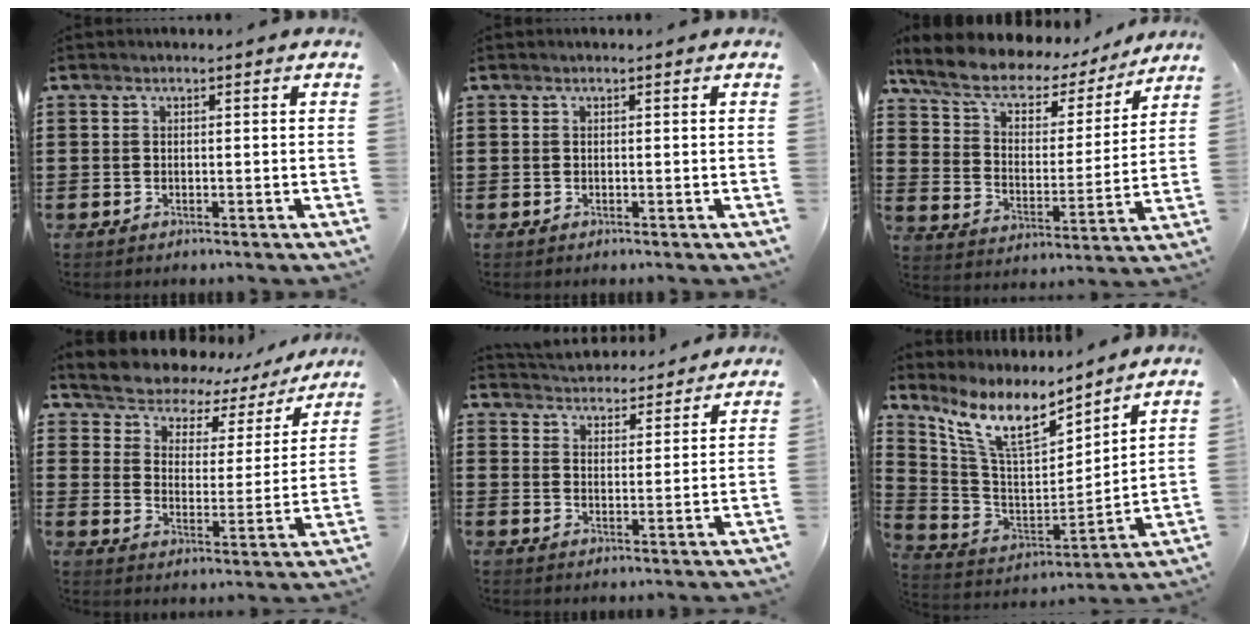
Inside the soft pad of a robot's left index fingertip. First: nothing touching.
{"total": 0.0}
{"total": 8.0, "force": [6.0, 3.7, 3.9], "torque": [-0.102, -0.029, 0.102]}
{"total": 4.0, "force": [3.8, 1.2, 0.0], "torque": [-0.030, -0.039, 0.057]}
{"total": 4.0, "force": [4.0, 0.4, -0.3], "torque": [-0.015, -0.026, 0.069]}
{"total": 11.2, "force": [8.3, 3.1, 6.9], "torque": [-0.166, -0.039, 0.145]}